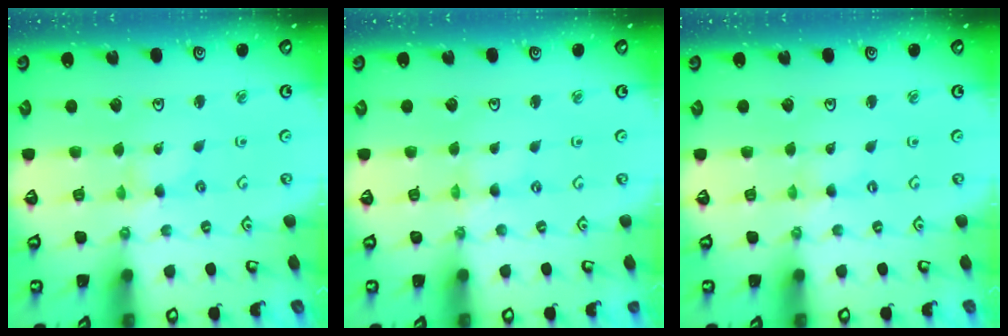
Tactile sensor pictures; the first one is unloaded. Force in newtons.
{"total": 0.0}
{"total": 0.0}